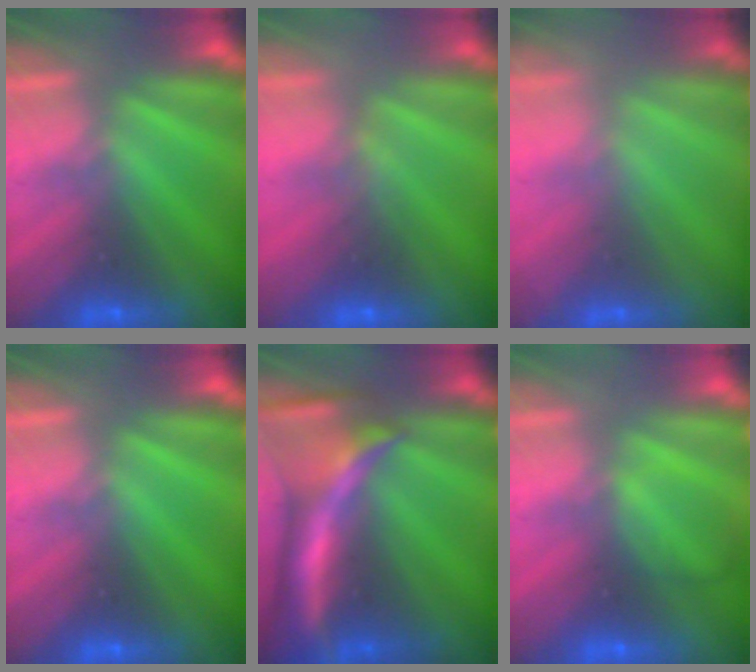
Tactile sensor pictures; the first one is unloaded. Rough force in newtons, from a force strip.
{"total": 4.7}
{"total": 1.5}
{"total": 0.0}
{"total": 7.0}
{"total": 2.1}